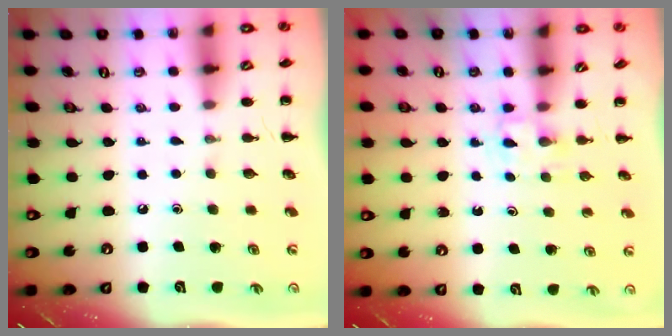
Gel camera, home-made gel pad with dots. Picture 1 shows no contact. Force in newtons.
{"total": 2.6, "press": 2.4, "slide": 1.0}